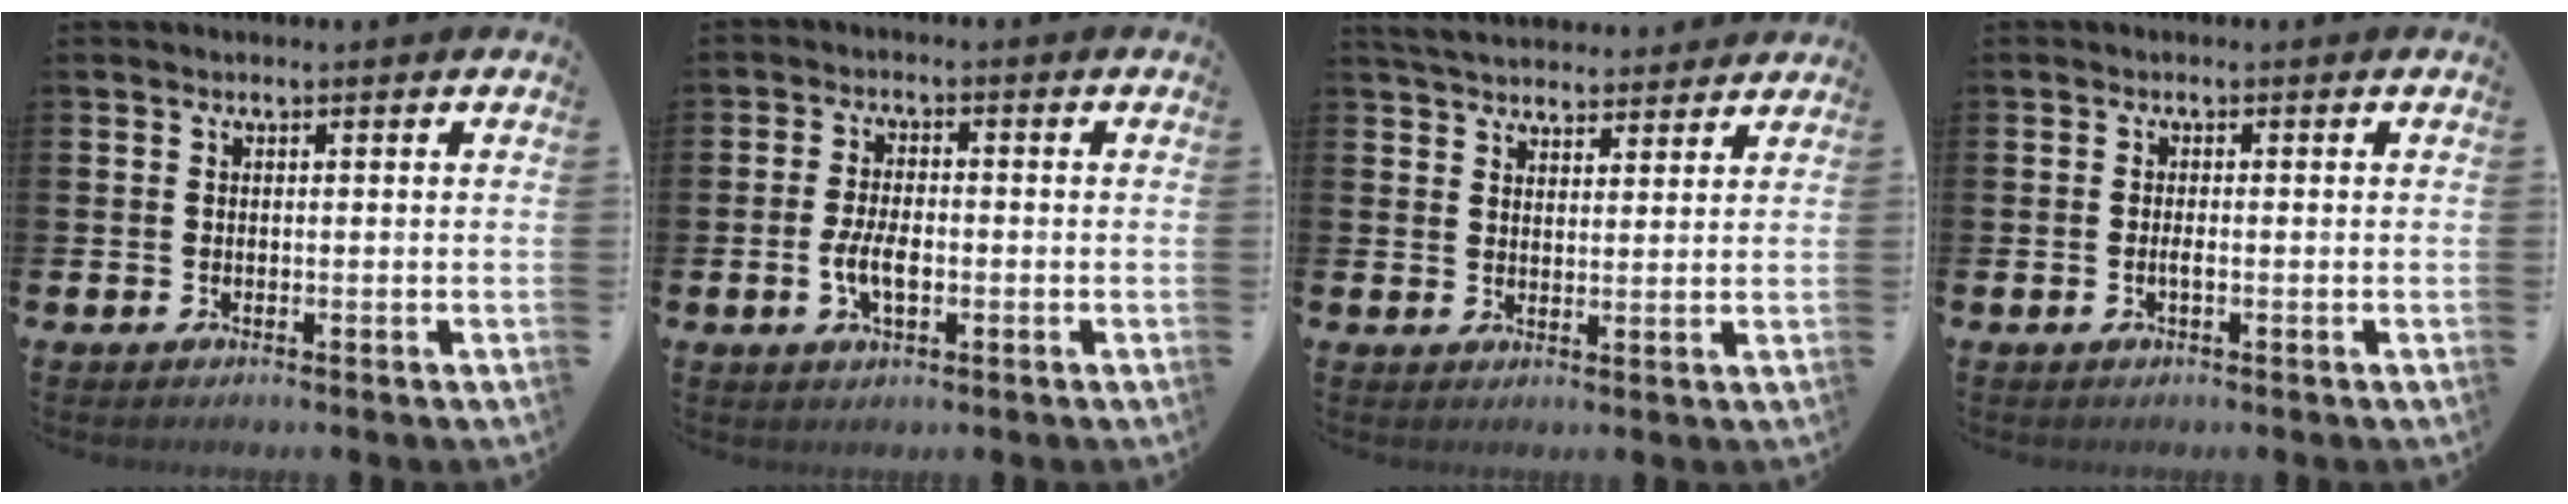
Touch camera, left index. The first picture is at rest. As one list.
[{"total": 4.3, "force": [-0.9, 2.1, 3.7], "torque": [-0.066, 0.001, -0.018]}, {"total": 5.1, "force": [5.0, 1.0, 0.5], "torque": [-0.021, -0.025, 0.090]}, {"total": 0.7, "force": [-0.3, 0.1, 0.6], "torque": [-0.013, -0.003, -0.004]}]